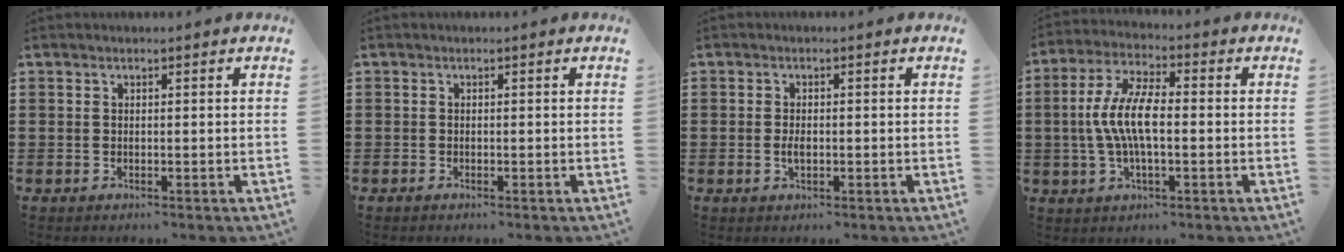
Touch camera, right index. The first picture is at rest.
{"total": 0.5, "force": [-0.5, 0.2, 0.0], "torque": [0.000, 0.001, -0.011]}
{"total": 2.0, "force": [-0.4, 0.8, 1.7], "torque": [-0.033, -0.001, -0.006]}
{"total": 8.8, "force": [-0.7, 2.9, 8.3], "torque": [-0.188, -0.011, -0.019]}